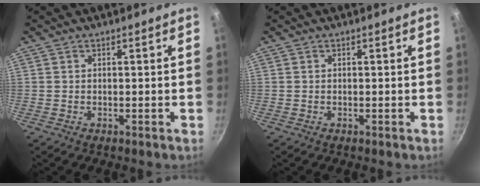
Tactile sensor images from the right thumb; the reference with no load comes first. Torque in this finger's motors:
{"motor_torque": [0.00, 0.00, 0.34, 0.17, 0.04]}